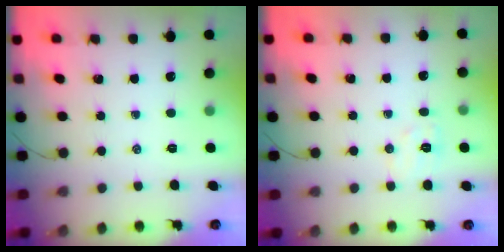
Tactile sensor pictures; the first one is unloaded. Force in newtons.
{"total": 5.7, "press": 5.6, "slide": 1.2}